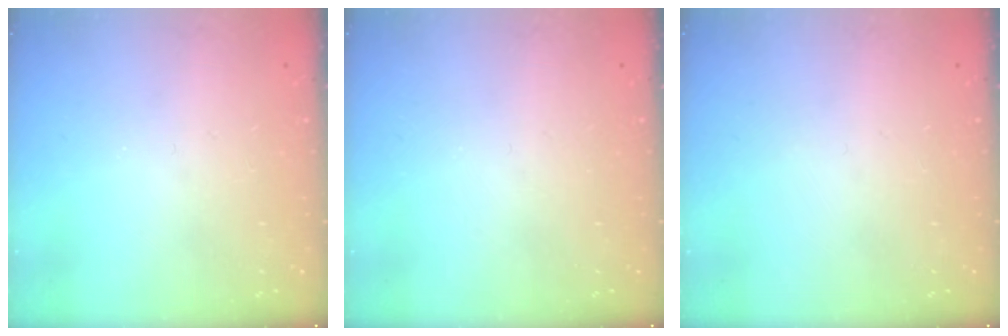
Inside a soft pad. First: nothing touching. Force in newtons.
{"total": 0.0}
{"total": 0.0}